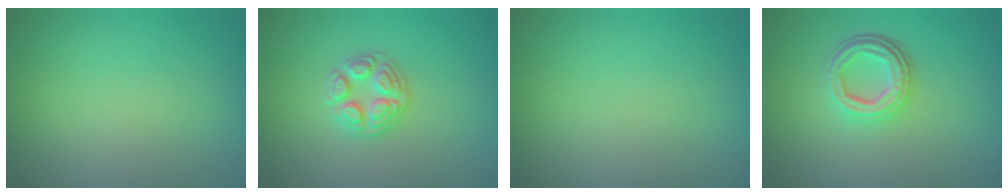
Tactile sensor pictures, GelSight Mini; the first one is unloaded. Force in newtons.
{"total": 2.7, "press": 2.6, "slide": 0.7}
{"total": 0.0}
{"total": 4.2, "press": 3.1, "slide": 2.7}